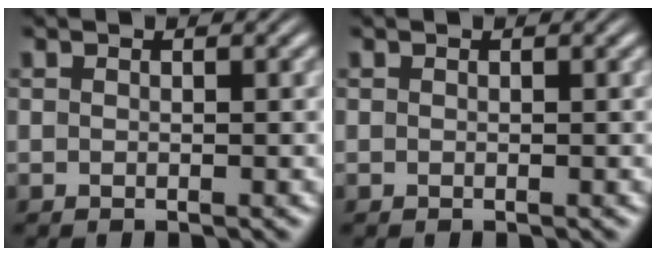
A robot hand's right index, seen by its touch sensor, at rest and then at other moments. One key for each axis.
{"total": 0.0}